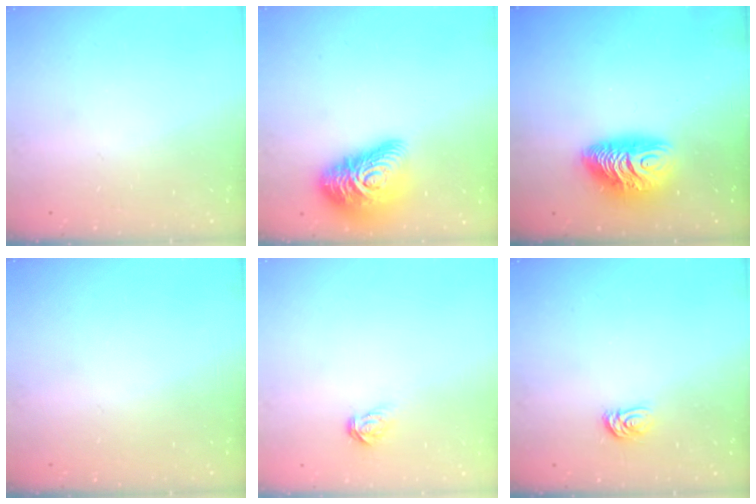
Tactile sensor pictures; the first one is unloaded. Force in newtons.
{"total": 19.8, "press": 19.7, "slide": 1.1}
{"total": 10.2, "press": 10.2, "slide": 0.8}
{"total": 0.0}
{"total": 3.6, "press": 3.6, "slide": 0.2}
{"total": 3.6, "press": 3.6, "slide": 0.5}